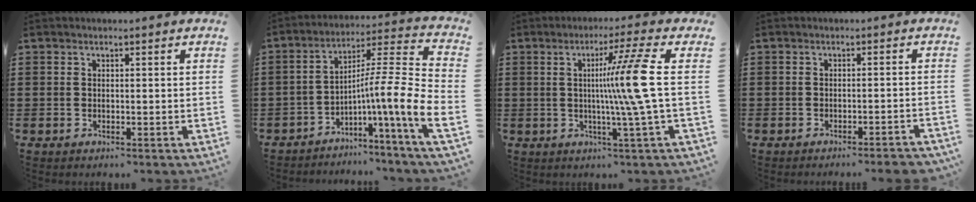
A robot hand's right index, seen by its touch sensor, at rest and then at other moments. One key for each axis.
{"total": 10.1, "fx": -3.2, "fy": -0.4, "fz": 9.6, "tx": -0.153, "ty": -0.046, "tz": -0.082}
{"total": 10.5, "fx": 0.5, "fy": -2.0, "fz": 10.3, "tx": -0.182, "ty": -0.013, "tz": -0.008}
{"total": 2.2, "fx": -1.9, "fy": -0.2, "fz": 1.1, "tx": -0.018, "ty": 0.000, "tz": -0.038}